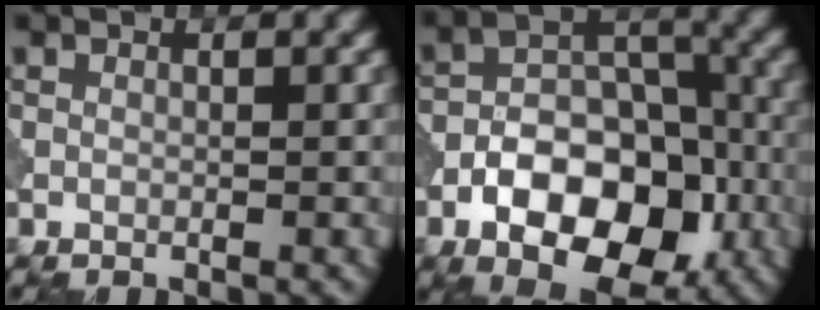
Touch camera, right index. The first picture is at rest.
{"total": 10.4, "force": [-4.4, 6.2, 7.1], "torque": [-0.112, 0.000, -0.074]}